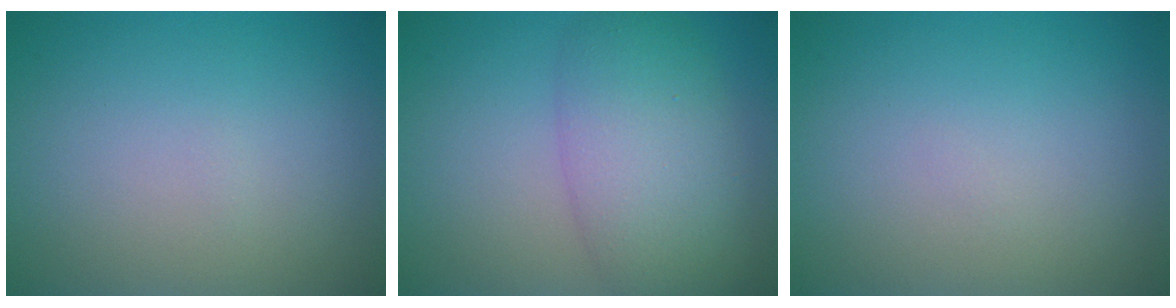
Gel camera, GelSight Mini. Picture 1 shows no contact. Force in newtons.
{"total": 6.8, "press": 6.8, "slide": 0.2}
{"total": 0.0}